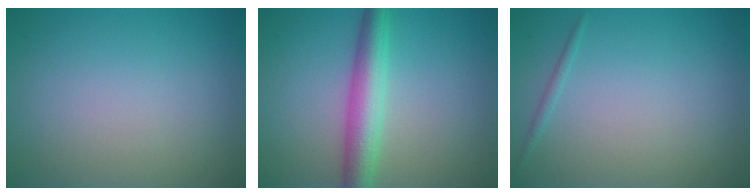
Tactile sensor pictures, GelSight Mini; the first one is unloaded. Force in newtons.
{"total": 4.6, "press": 4.6, "slide": 0.1}
{"total": 0.6, "press": 0.6, "slide": 0.0}